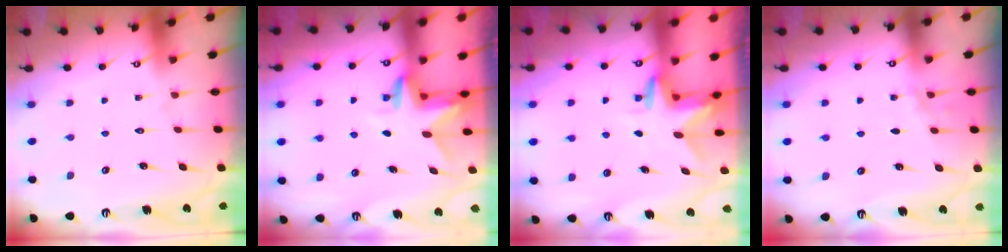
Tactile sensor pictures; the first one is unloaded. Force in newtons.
{"total": 3.1, "press": 3.1, "slide": 0.2}
{"total": 3.1, "press": 3.1, "slide": 0.2}
{"total": 3.4, "press": 2.6, "slide": 2.2}